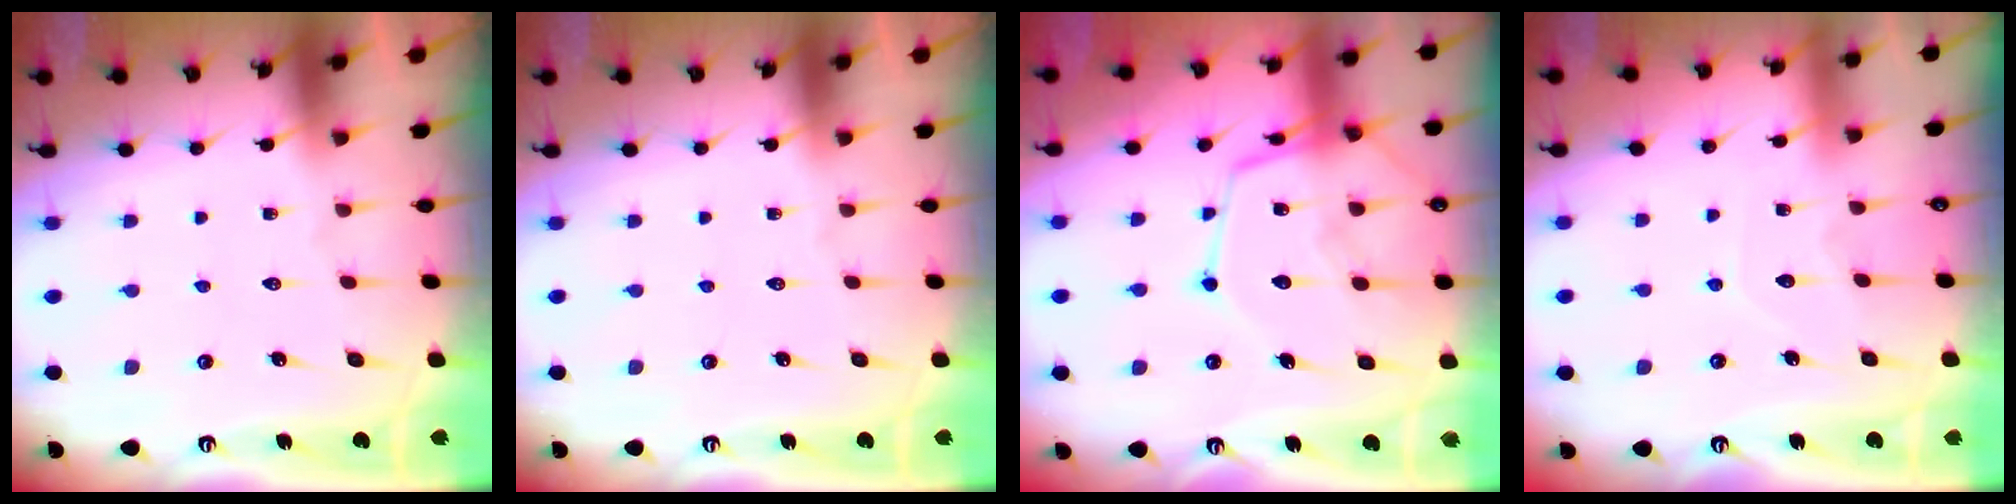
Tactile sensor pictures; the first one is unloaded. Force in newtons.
{"total": 0.0}
{"total": 15.5, "press": 15.4, "slide": 1.7}
{"total": 4.2, "press": 4.2, "slide": 0.3}